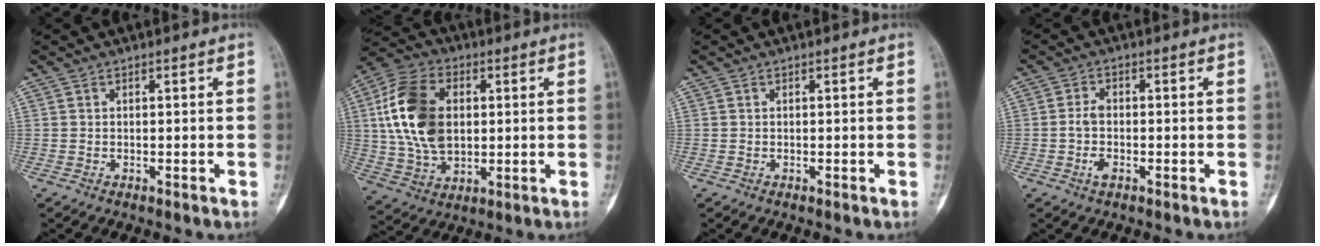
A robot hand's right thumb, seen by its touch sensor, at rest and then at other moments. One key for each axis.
{"total": 16.6, "fx": 2.6, "fy": 10.9, "fz": 12.3, "tx": -0.227, "ty": 0.006, "tz": 0.048}
{"total": 0.0}
{"total": 3.5, "fx": -1.1, "fy": 2.0, "fz": 2.6, "tx": -0.050, "ty": 0.012, "tz": -0.025}